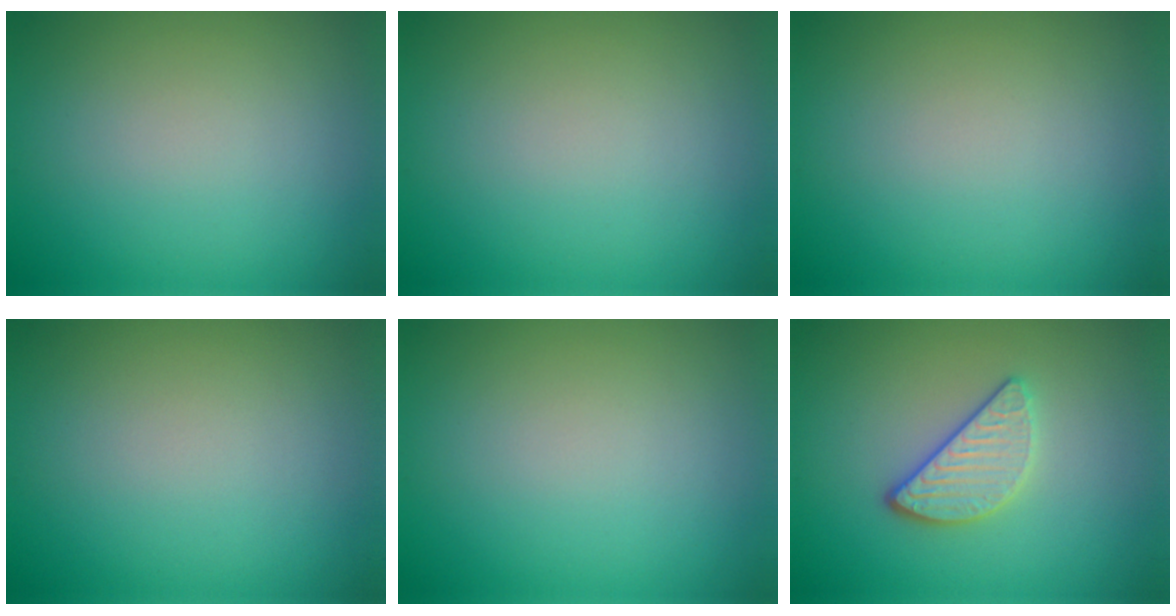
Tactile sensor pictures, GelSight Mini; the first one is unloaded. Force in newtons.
{"total": 0.0}
{"total": 0.0}
{"total": 0.0}
{"total": 0.0}
{"total": 3.2, "press": 2.7, "slide": 1.8}